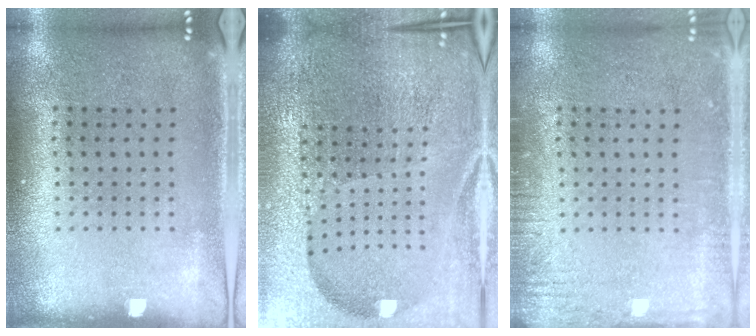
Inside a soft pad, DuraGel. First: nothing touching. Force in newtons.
{"total": 6.4, "press": 5.6, "slide": 3.1}
{"total": 2.3, "press": 2.2, "slide": 0.3}